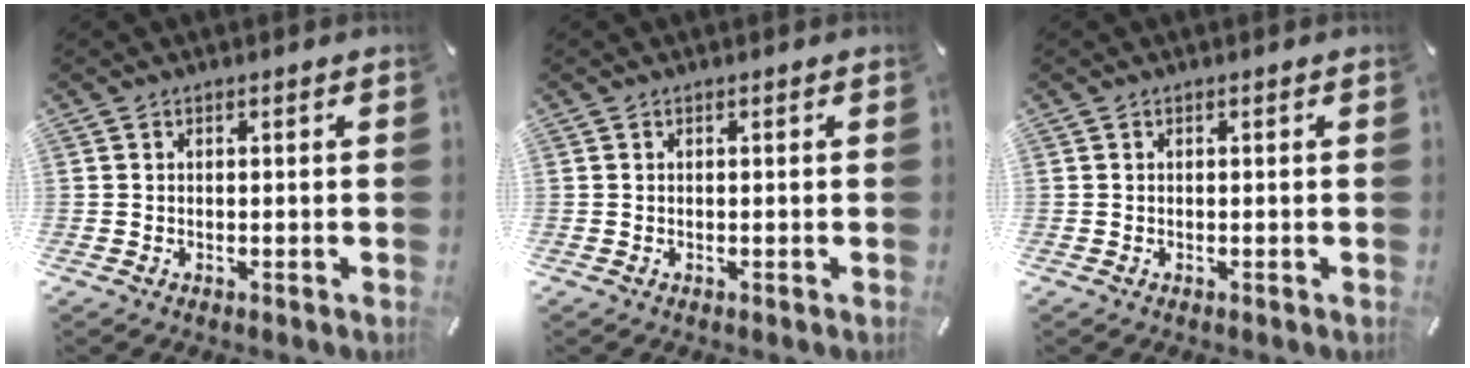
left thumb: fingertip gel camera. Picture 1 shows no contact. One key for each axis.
{"total": 0.0}
{"total": 0.0}